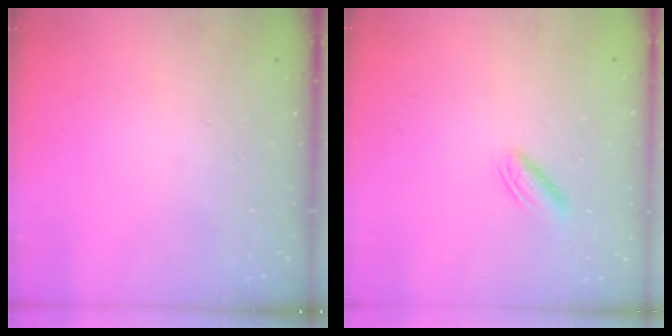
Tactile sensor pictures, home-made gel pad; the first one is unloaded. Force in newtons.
{"total": 3.5, "press": 3.4, "slide": 0.7}